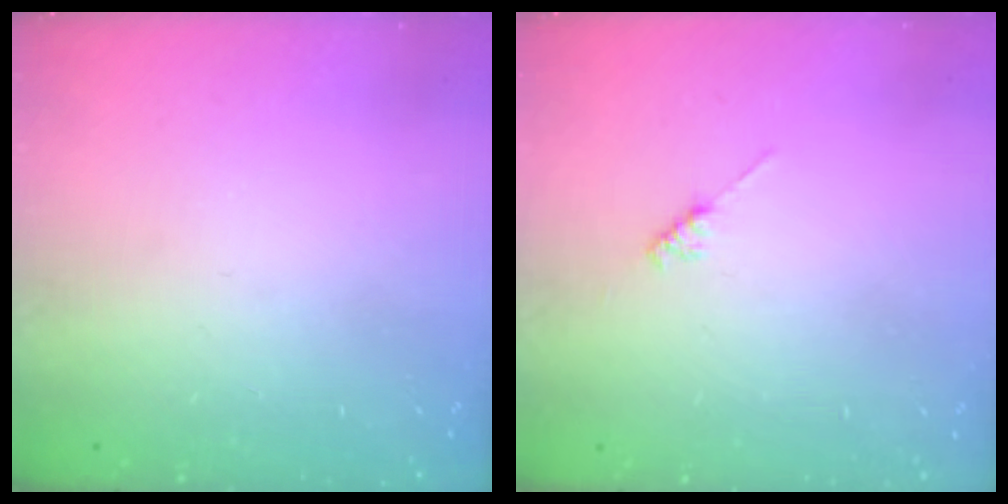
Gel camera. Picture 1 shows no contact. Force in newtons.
{"total": 1.8, "press": 1.7, "slide": 0.3}